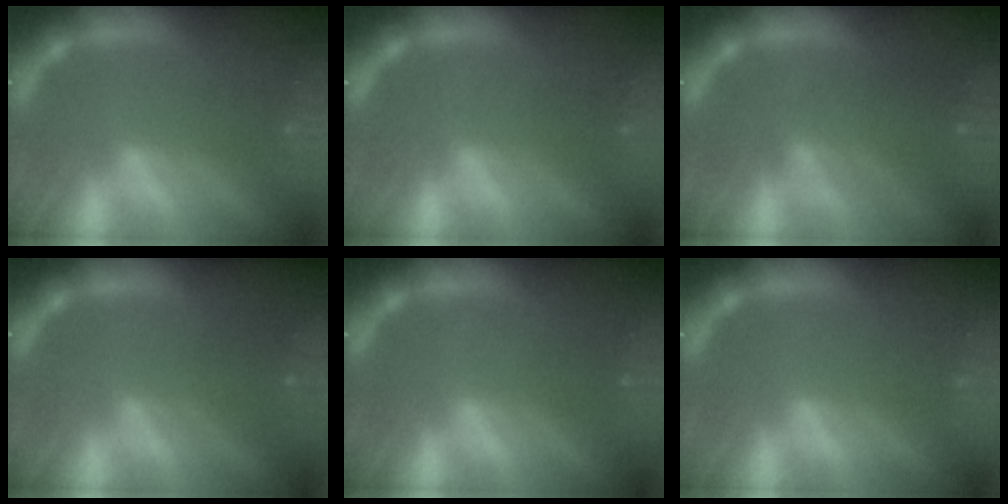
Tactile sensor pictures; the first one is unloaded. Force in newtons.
{"total": 1.0}
{"total": 4.1}
{"total": 2.4}
{"total": 1.0}
{"total": 0.0}